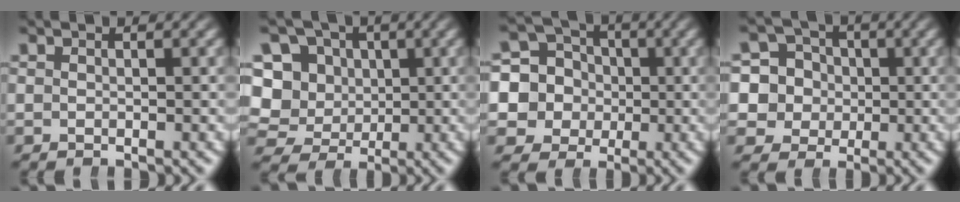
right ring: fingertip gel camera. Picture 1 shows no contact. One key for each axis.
{"total": 14.2, "fx": 0.8, "fy": 13.2, "fz": 5.3, "tx": -0.150, "ty": -0.032, "tz": 0.007}
{"total": 15.2, "fx": -1.1, "fy": 14.3, "fz": 5.1, "tx": -0.152, "ty": -0.052, "tz": -0.023}
{"total": 13.2, "fx": -0.9, "fy": 12.6, "fz": 4.1, "tx": -0.134, "ty": -0.047, "tz": -0.017}